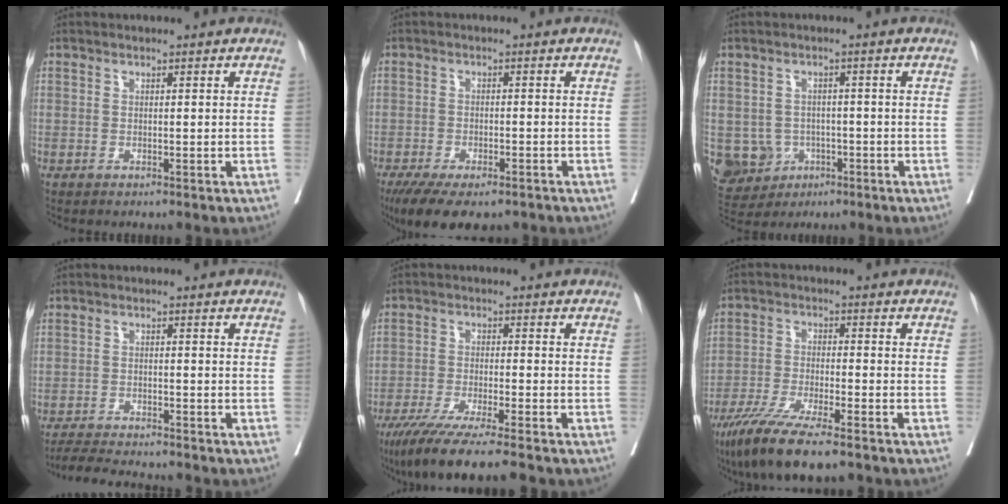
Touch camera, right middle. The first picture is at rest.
{"total": 10.7, "force": [-7.8, 3.8, 6.2], "torque": [-0.099, -0.013, -0.118]}
{"total": 7.0, "force": [-2.1, 6.5, 1.5], "torque": [-0.040, 0.003, -0.023]}
{"total": 6.3, "force": [-6.0, 0.1, 2.0], "torque": [-0.034, -0.019, -0.099]}
{"total": 11.4, "force": [-9.0, -0.1, 7.0], "torque": [-0.109, -0.032, -0.146]}
{"total": 11.7, "force": [-8.6, 1.4, 7.8], "torque": [-0.137, -0.031, -0.144]}